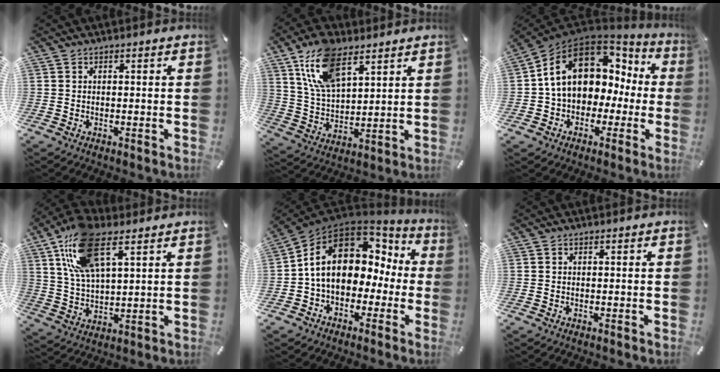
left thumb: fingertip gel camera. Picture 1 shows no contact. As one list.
[{"total": 13.4, "force": [8.3, 6.4, 8.4], "torque": [-0.202, -0.023, 0.152]}, {"total": 14.6, "force": [4.5, 11.0, 8.4], "torque": [-0.157, -0.013, 0.083]}, {"total": 16.3, "force": [9.1, 6.8, 11.7], "torque": [-0.252, -0.016, 0.161]}, {"total": 15.0, "force": [2.6, 11.2, 9.6], "torque": [-0.169, -0.007, 0.045]}, {"total": 0.0}]